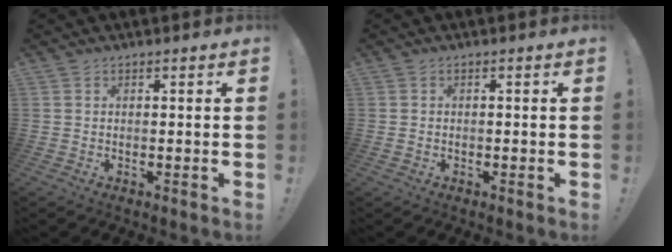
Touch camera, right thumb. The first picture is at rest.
{"total": 0.8, "force": [-0.3, 0.6, 0.3], "torque": [-0.004, 0.002, -0.006]}